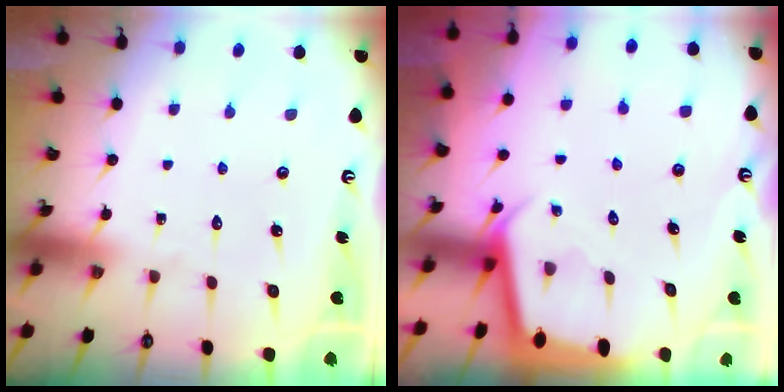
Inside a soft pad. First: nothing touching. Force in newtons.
{"total": 2.3, "press": 2.3, "slide": 0.1}